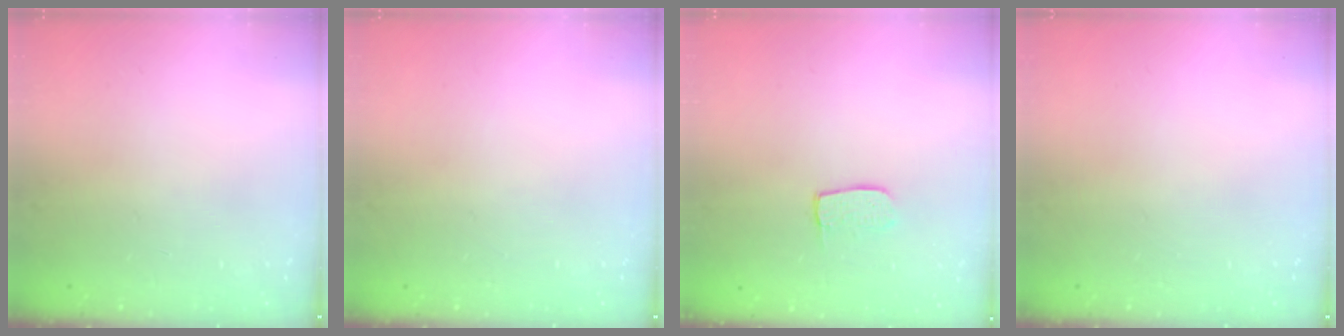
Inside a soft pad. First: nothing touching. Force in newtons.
{"total": 0.0}
{"total": 6.2, "press": 6.2, "slide": 0.4}
{"total": 0.0}